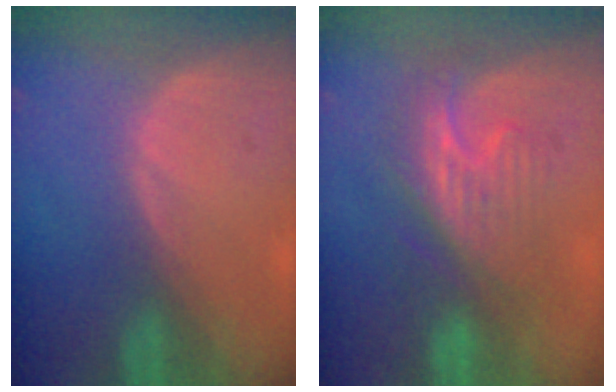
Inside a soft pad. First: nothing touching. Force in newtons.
{"total": 8.6, "press": 7.6, "slide": 4.0}